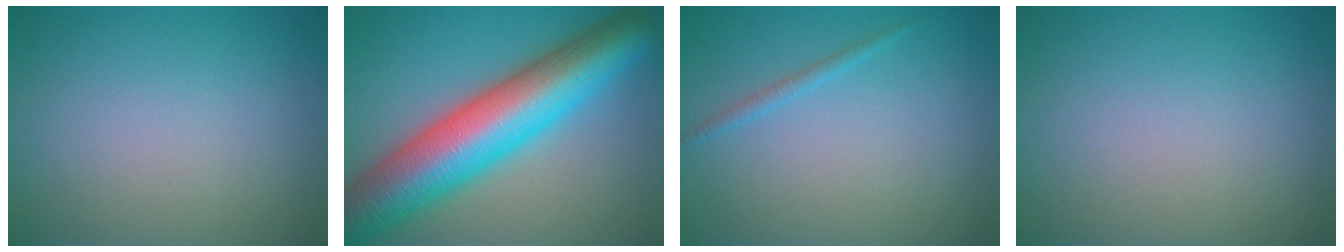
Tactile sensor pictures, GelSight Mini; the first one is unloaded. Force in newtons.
{"total": 13.1, "press": 13.1, "slide": 0.4}
{"total": 0.9, "press": 0.9, "slide": 0.1}
{"total": 0.0}